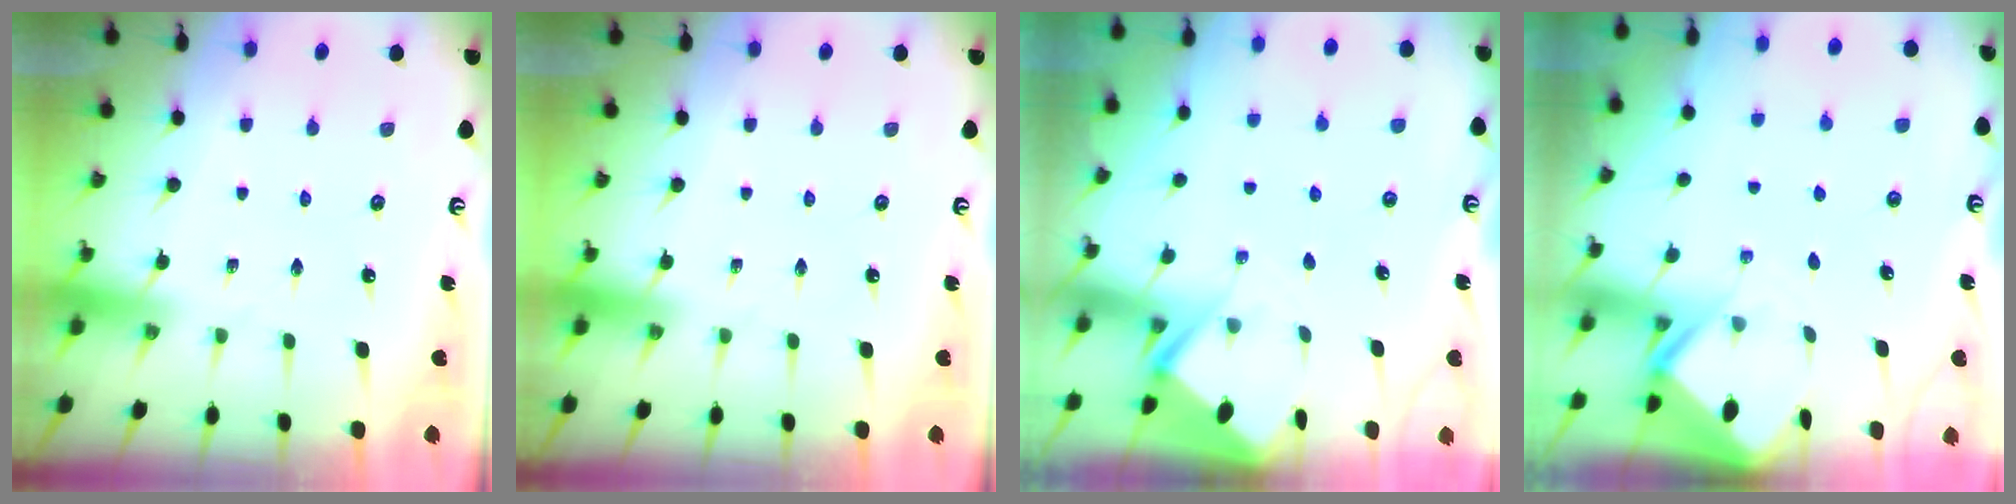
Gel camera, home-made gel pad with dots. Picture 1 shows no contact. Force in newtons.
{"total": 0.0}
{"total": 2.9, "press": 2.9, "slide": 0.4}
{"total": 2.3, "press": 2.3, "slide": 0.1}